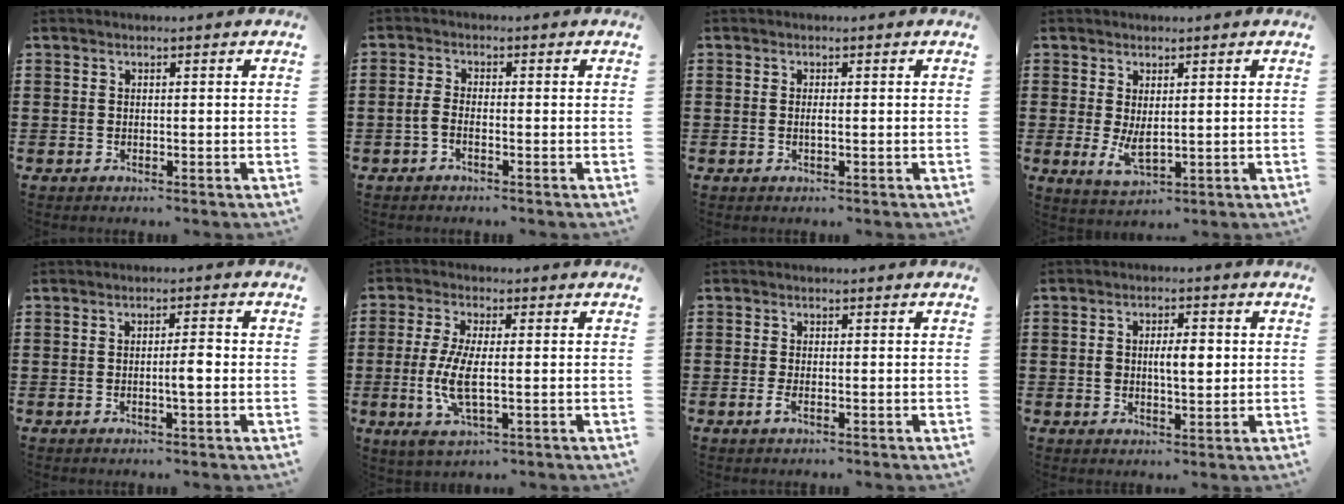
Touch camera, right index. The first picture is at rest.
{"total": 2.0, "force": [-1.1, 0.4, 1.6], "torque": [-0.046, -0.008, -0.024]}
{"total": 0.9, "force": [-0.3, -0.1, 0.9], "torque": [-0.018, -0.006, -0.004]}
{"total": 3.8, "force": [0.2, 1.5, 3.5], "torque": [-0.081, -0.009, 0.003]}
{"total": 2.6, "force": [-0.5, 0.2, 2.5], "torque": [-0.045, 0.000, -0.010]}
{"total": 7.5, "force": [-1.1, 2.3, 7.1], "torque": [-0.158, -0.015, -0.024]}
{"total": 1.6, "force": [-0.7, 0.3, 1.4], "torque": [-0.041, -0.010, -0.016]}
{"total": 4.5, "force": [0.3, 2.0, 4.0], "torque": [-0.062, 0.001, -0.002]}